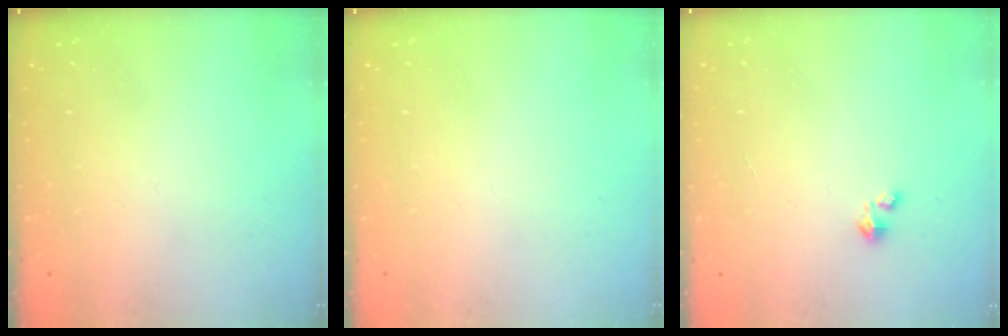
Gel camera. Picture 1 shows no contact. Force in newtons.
{"total": 0.0}
{"total": 1.4, "press": 1.4, "slide": 0.2}